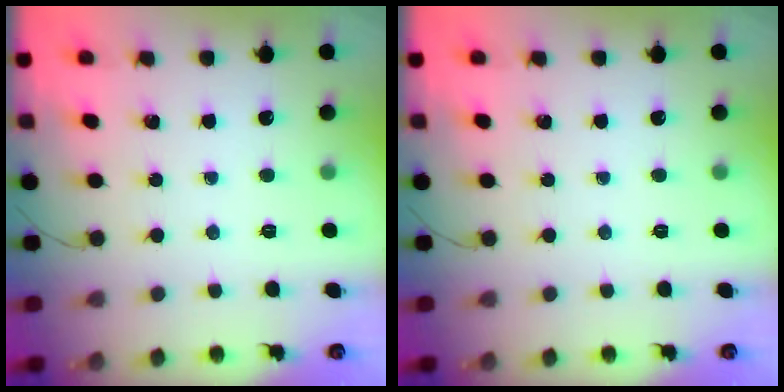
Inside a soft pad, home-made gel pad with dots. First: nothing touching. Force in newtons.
{"total": 0.0}